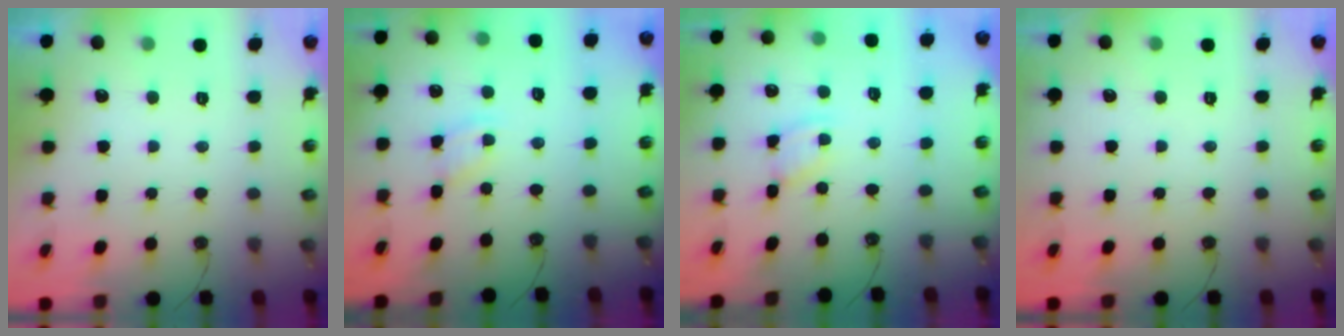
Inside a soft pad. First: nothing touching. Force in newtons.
{"total": 3.9, "press": 3.8, "slide": 0.5}
{"total": 2.1, "press": 2.1, "slide": 0.0}
{"total": 0.0}